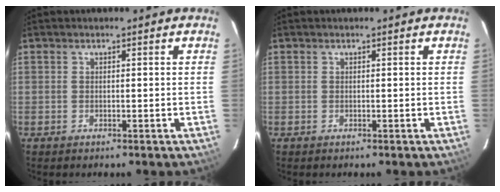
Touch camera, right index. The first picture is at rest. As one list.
[{"total": 0.0}]